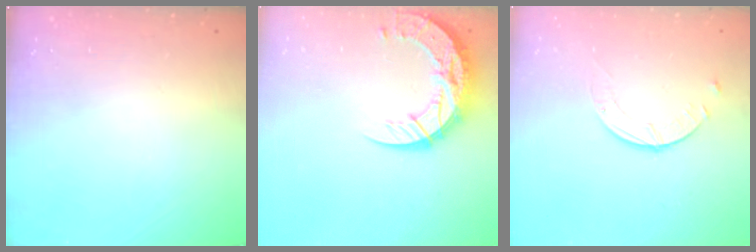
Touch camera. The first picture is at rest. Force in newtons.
{"total": 14.5, "press": 14.5, "slide": 1.3}
{"total": 1.8, "press": 1.8, "slide": 0.2}